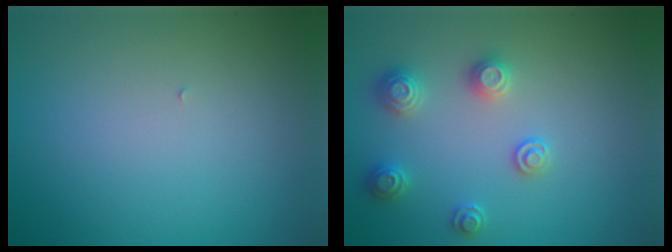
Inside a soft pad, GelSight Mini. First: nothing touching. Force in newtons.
{"total": 2.8, "press": 2.8, "slide": 0.5}